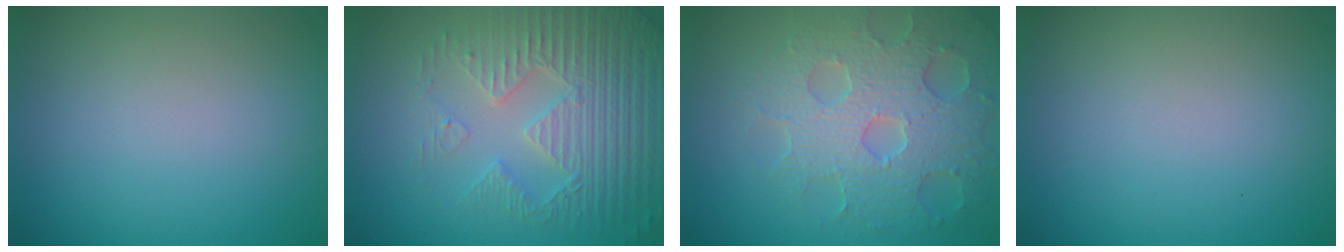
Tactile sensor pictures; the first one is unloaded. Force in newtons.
{"total": 5.0, "press": 4.7, "slide": 1.8}
{"total": 6.5, "press": 5.3, "slide": 3.9}
{"total": 0.0}